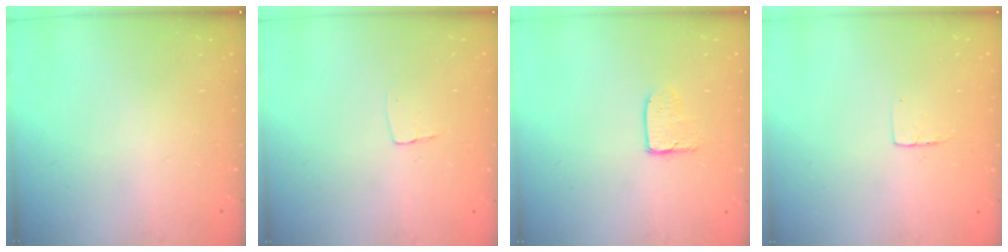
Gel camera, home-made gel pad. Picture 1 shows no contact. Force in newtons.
{"total": 3.4, "press": 3.4, "slide": 0.2}
{"total": 4.1, "press": 4.1, "slide": 0.3}
{"total": 3.5, "press": 3.5, "slide": 0.3}